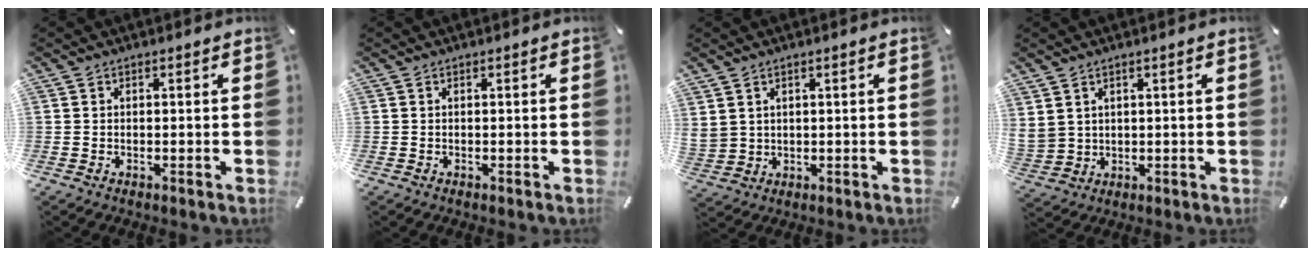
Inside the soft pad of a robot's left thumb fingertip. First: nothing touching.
{"total": 0.0}
{"total": 3.1, "force": [2.0, 2.3, 0.5], "torque": [-0.016, -0.007, 0.038]}
{"total": 3.6, "force": [2.3, 2.7, 0.6], "torque": [-0.028, -0.012, 0.042]}